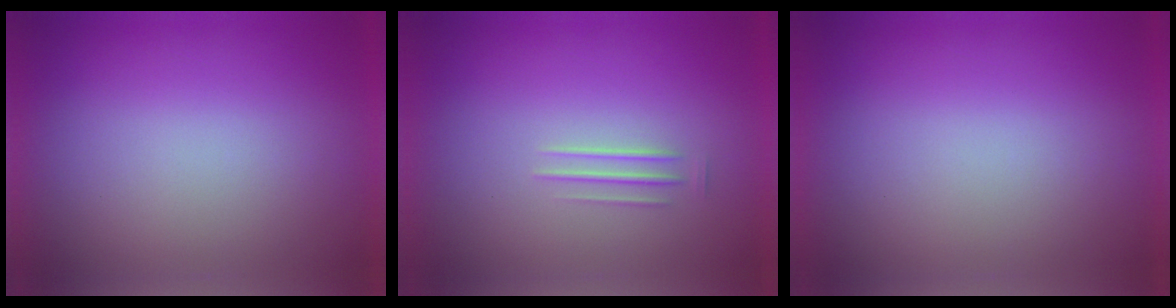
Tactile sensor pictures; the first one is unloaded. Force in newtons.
{"total": 1.6}
{"total": 0.0}